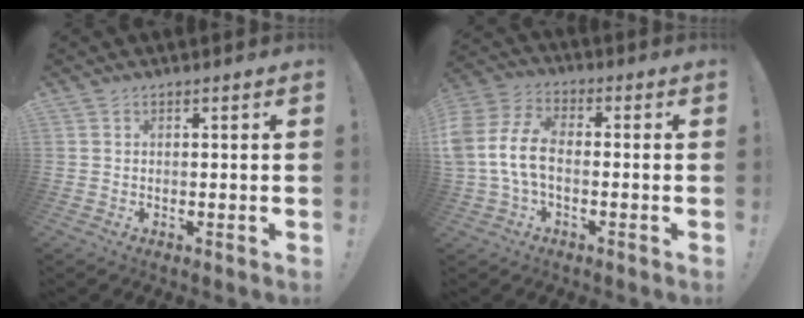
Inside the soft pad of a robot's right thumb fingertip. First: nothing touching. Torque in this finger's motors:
{"motor_torque": [0.94, 1.95, 1.32, -0.34, 0.12]}